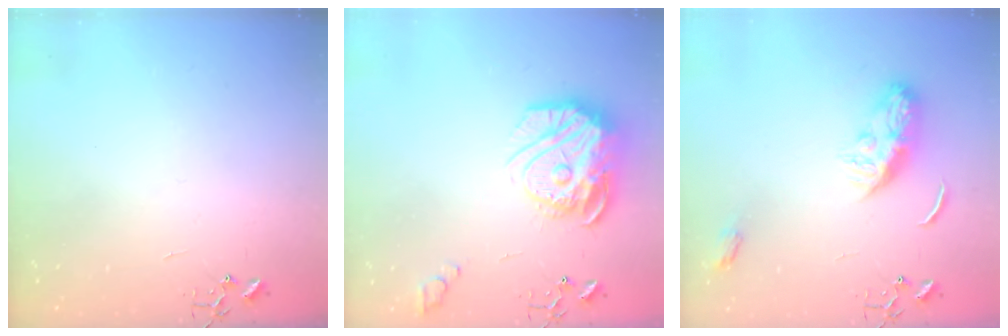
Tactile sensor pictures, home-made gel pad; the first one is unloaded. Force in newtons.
{"total": 20.9, "press": 20.8, "slide": 2.0}
{"total": 9.5, "press": 9.5, "slide": 0.2}